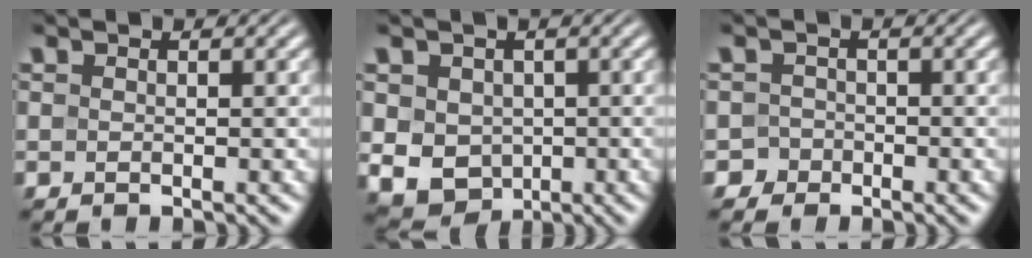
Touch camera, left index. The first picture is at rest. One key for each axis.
{"total": 5.5, "fx": -0.2, "fy": 4.8, "fz": 2.6, "tx": -0.050, "ty": -0.010, "tz": 0.000}
{"total": 1.7, "fx": -1.1, "fy": 1.3, "fz": -0.2, "tx": 0.015, "ty": 0.009, "tz": -0.022}